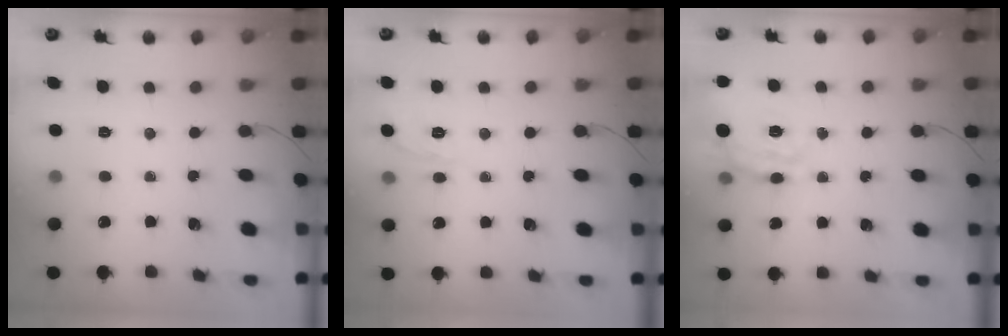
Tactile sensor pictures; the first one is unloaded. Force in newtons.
{"total": 2.3, "press": 2.0, "slide": 1.3}
{"total": 15.8, "press": 15.8, "slide": 0.5}